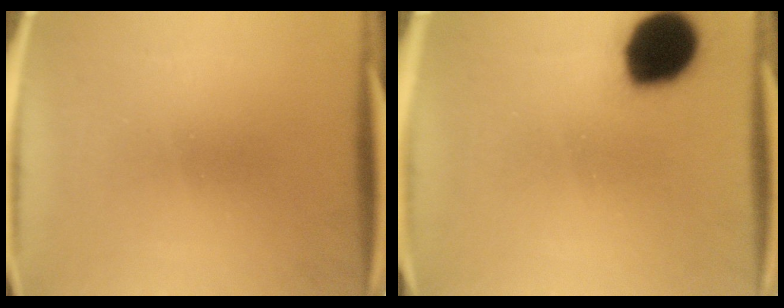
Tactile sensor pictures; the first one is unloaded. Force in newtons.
{"total": 16.3}